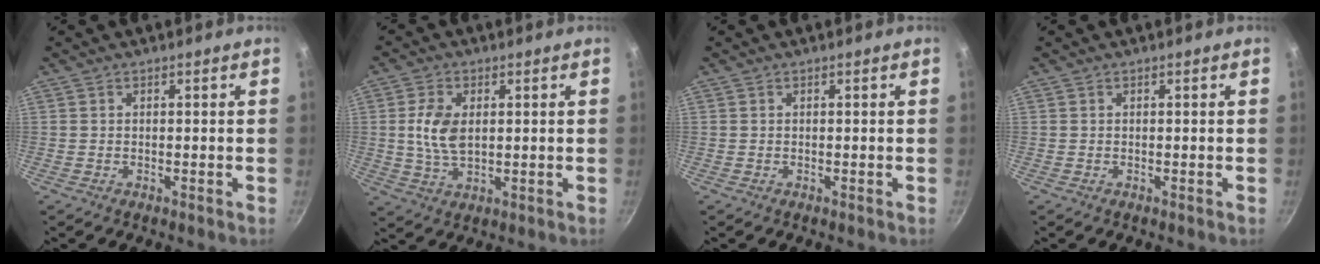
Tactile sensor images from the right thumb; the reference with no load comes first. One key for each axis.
{"total": 7.4, "fx": 1.0, "fy": 4.4, "fz": 5.9, "tx": -0.109, "ty": -0.004, "tz": 0.020}
{"total": 0.0}
{"total": 0.0}